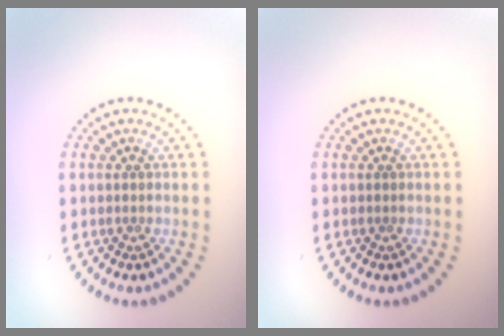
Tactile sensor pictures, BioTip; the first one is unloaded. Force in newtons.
{"total": 0.0}